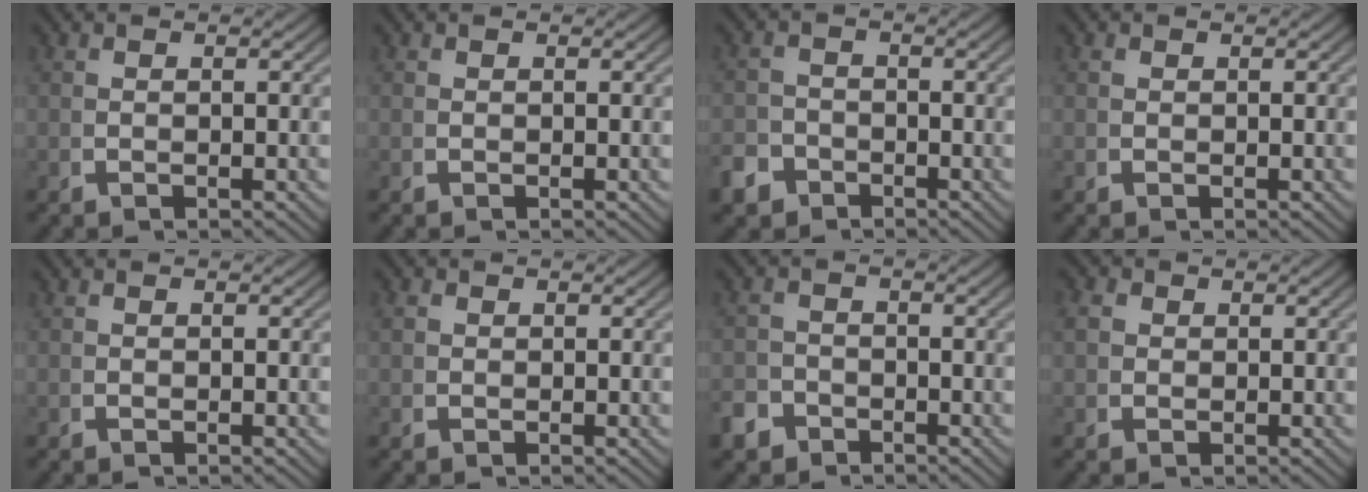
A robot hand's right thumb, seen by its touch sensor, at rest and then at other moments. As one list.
[{"total": 0.0}, {"total": 3.3, "force": [-2.7, 1.9, 0.2], "torque": [-0.002, -0.016, -0.042]}, {"total": 0.5, "force": [0.2, 0.5, 0.1], "torque": [-0.005, -0.005, 0.008]}, {"total": 0.0}, {"total": 0.9, "force": [0.4, 0.7, 0.3], "torque": [-0.011, -0.007, 0.013]}, {"total": 2.7, "force": [-2.3, 1.4, 0.1], "torque": [0.001, -0.013, -0.037]}, {"total": 1.8, "force": [0.7, 1.5, 0.6], "torque": [-0.020, -0.008, 0.017]}]